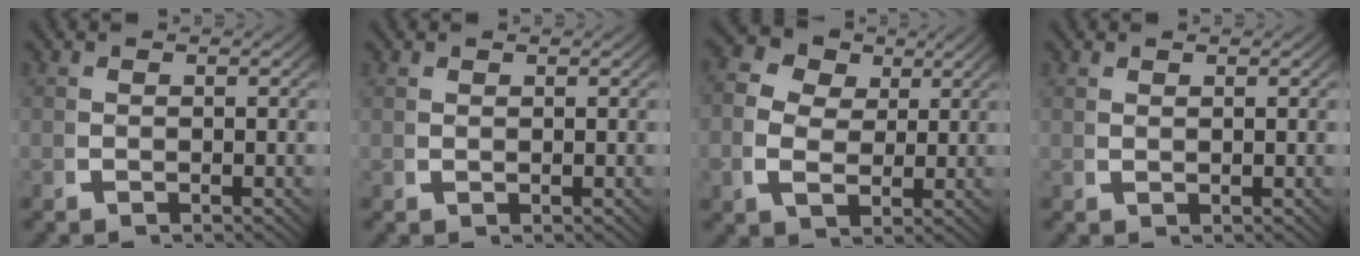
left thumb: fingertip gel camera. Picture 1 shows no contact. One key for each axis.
{"total": 0.5, "fx": 0.5, "fy": -0.1, "fz": 0.0, "tx": -0.002, "ty": 0.000, "tz": 0.015}
{"total": 6.4, "fx": 1.6, "fy": 5.0, "fz": 3.6, "tx": -0.078, "ty": -0.018, "tz": 0.030}
{"total": 0.7, "fx": 0.7, "fy": -0.1, "fz": 0.1, "tx": -0.005, "ty": 0.000, "tz": 0.018}